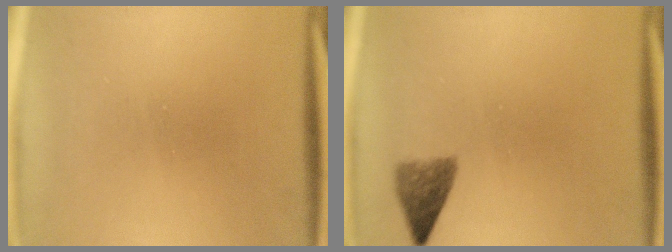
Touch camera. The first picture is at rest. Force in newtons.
{"total": 3.1}